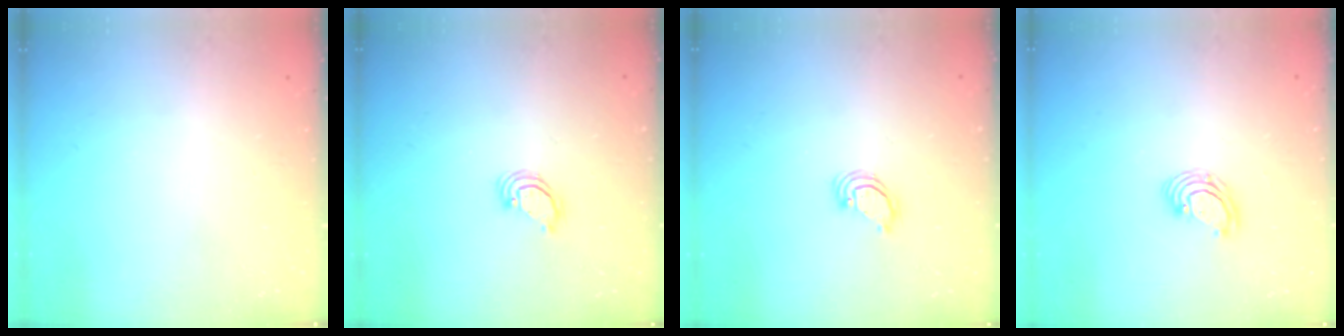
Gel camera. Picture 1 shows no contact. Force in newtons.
{"total": 3.7, "press": 3.6, "slide": 0.2}
{"total": 3.7, "press": 3.6, "slide": 0.2}
{"total": 3.8, "press": 3.8, "slide": 0.2}